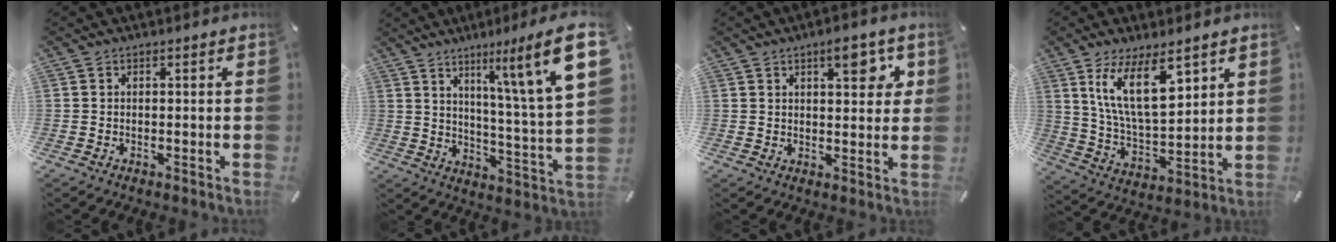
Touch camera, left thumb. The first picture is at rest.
{"total": 17.9, "force": [10.1, 1.5, 14.7], "torque": [-0.214, -0.069, 0.140]}
{"total": 7.4, "force": [3.6, 3.3, 5.6], "torque": [-0.061, -0.015, 0.051]}
{"total": 14.7, "force": [8.8, 6.2, 10.0], "torque": [-0.204, -0.032, 0.157]}